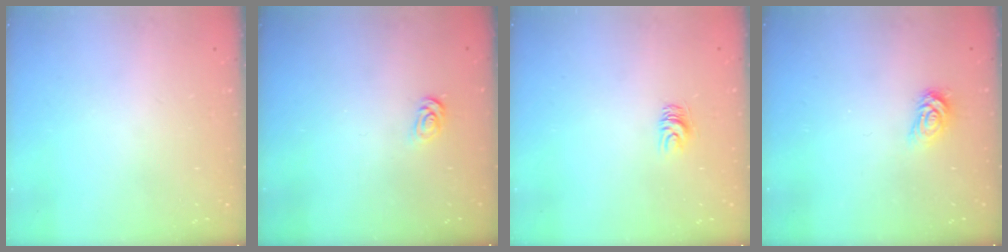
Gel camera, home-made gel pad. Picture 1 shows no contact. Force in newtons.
{"total": 2.6, "press": 2.6, "slide": 0.4}
{"total": 5.0, "press": 4.9, "slide": 0.4}
{"total": 3.9, "press": 3.9, "slide": 0.5}